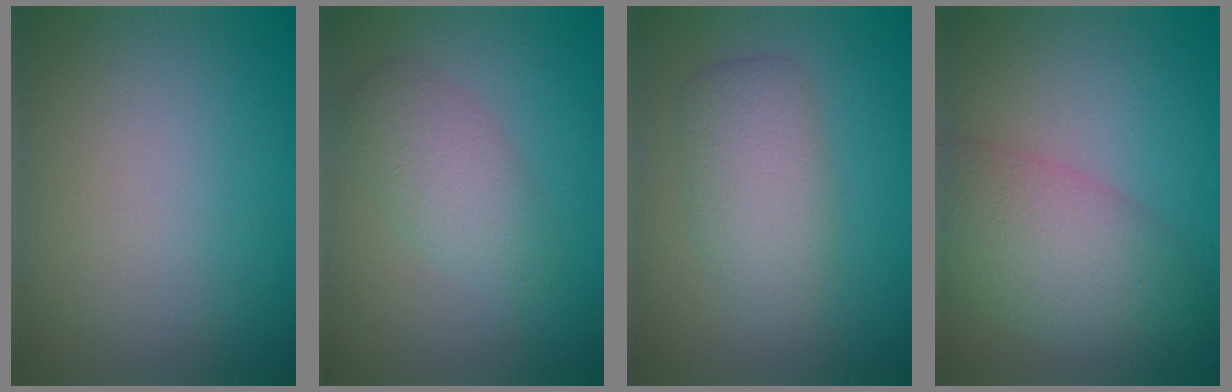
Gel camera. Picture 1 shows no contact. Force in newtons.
{"total": 3.2, "press": 3.2, "slide": 0.0}
{"total": 4.0, "press": 4.0, "slide": 0.1}
{"total": 6.8, "press": 6.7, "slide": 0.5}